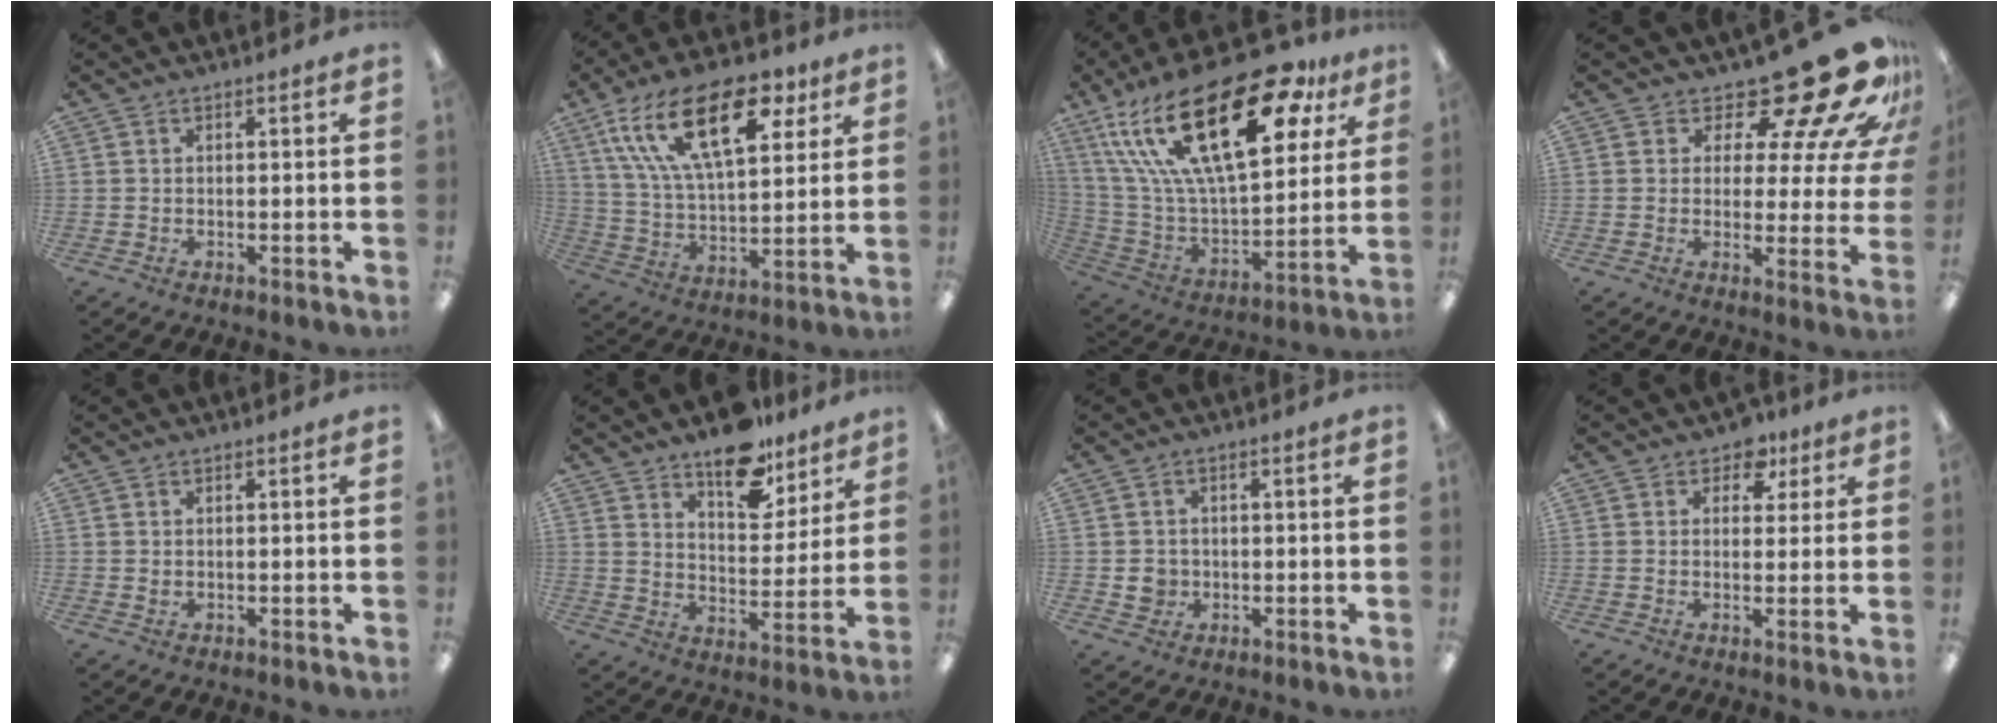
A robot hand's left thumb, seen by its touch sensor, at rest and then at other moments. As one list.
[{"total": 22.9, "force": [11.9, 10.9, 16.3], "torque": [-0.283, -0.034, 0.204]}, {"total": 32.7, "force": [16.8, 13.2, 24.8], "torque": [-0.472, -0.088, 0.282]}, {"total": 17.6, "force": [13.5, 5.4, 10.0], "torque": [-0.139, -0.105, 0.215]}, {"total": 0.6, "force": [0.3, 0.5, 0.3], "torque": [0.001, -0.001, 0.002]}, {"total": 13.8, "force": [10.7, 6.3, 6.1], "torque": [-0.074, -0.071, 0.190]}, {"total": 3.4, "force": [-0.4, 3.3, 0.9], "torque": [-0.010, 0.001, -0.009]}, {"total": 5.6, "force": [3.6, 3.7, 2.1], "torque": [-0.014, -0.017, 0.060]}]